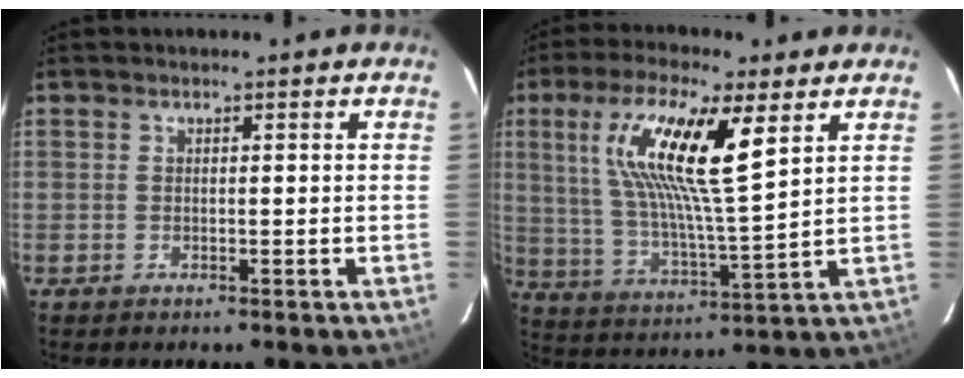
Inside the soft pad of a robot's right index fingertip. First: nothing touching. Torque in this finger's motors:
{"motor_torque": [1.18, 0.09, 1.05, 0.21]}